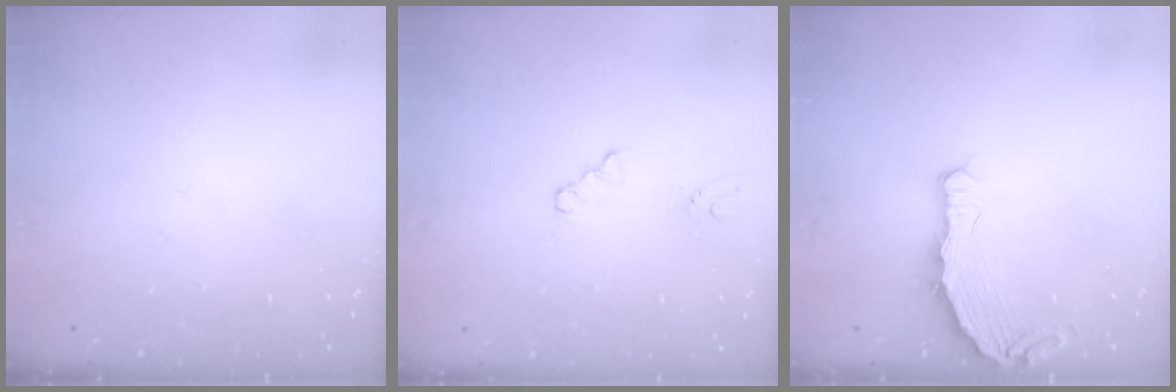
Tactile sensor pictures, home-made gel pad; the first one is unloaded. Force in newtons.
{"total": 2.8, "press": 2.7, "slide": 0.4}
{"total": 7.3, "press": 5.6, "slide": 4.7}